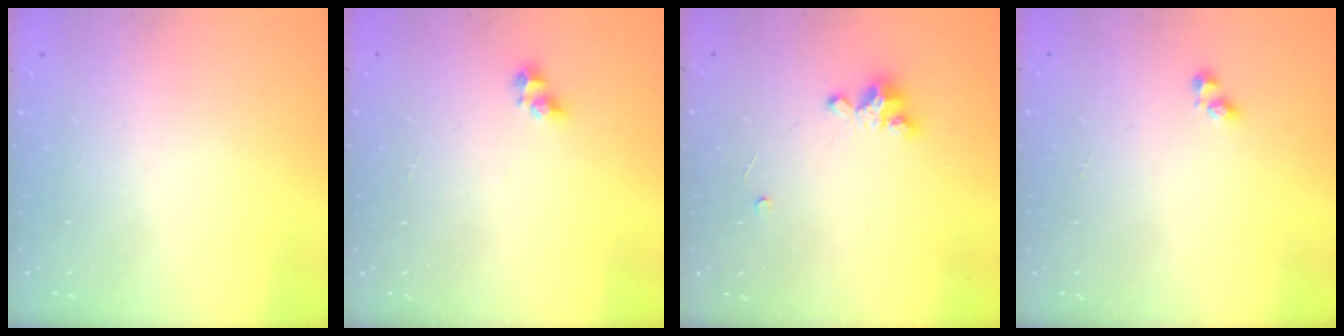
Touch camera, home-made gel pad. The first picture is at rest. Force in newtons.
{"total": 3.7, "press": 3.7, "slide": 0.3}
{"total": 3.4, "press": 3.4, "slide": 0.4}
{"total": 2.4, "press": 2.3, "slide": 0.6}